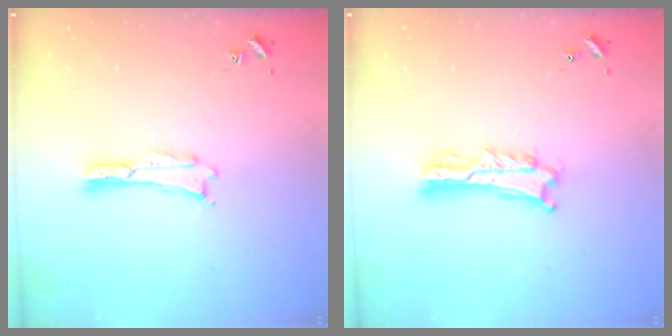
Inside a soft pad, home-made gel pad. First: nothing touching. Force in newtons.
{"total": 3.1, "press": 3.1, "slide": 0.4}